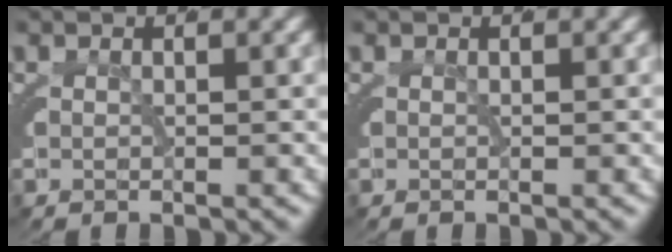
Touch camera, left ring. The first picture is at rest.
{"total": 0.0}